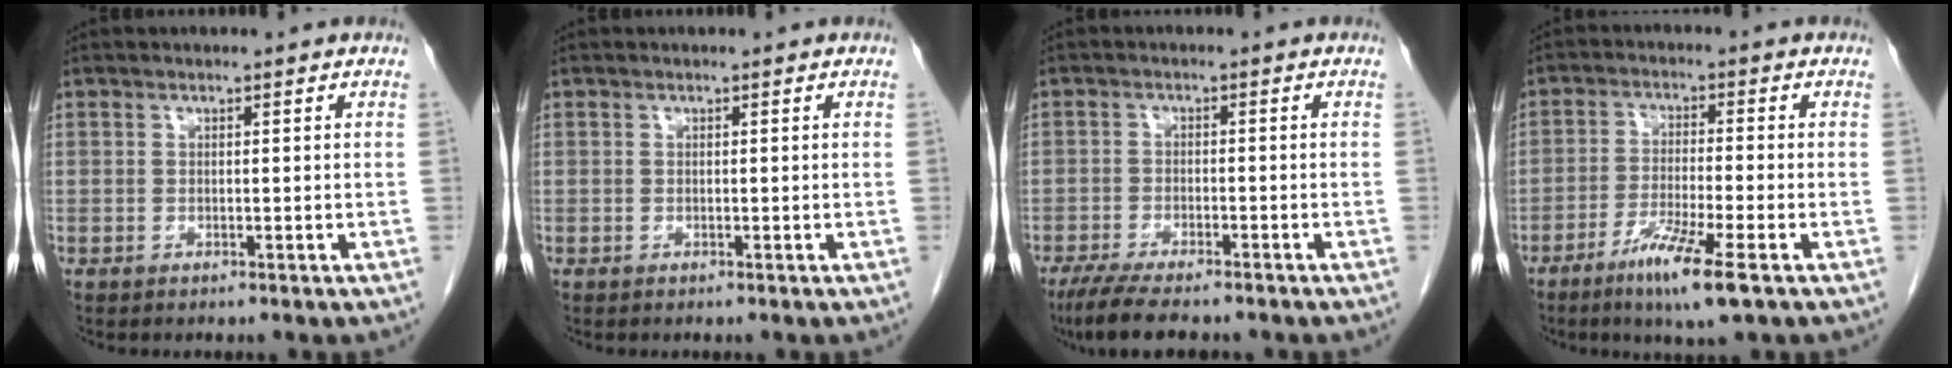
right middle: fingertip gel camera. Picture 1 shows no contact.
{"total": 0.0}
{"total": 9.2, "force": [-7.5, 1.7, 5.0], "torque": [-0.078, -0.018, -0.119]}
{"total": 8.1, "force": [-4.7, -0.2, 6.6], "torque": [-0.126, -0.020, -0.083]}